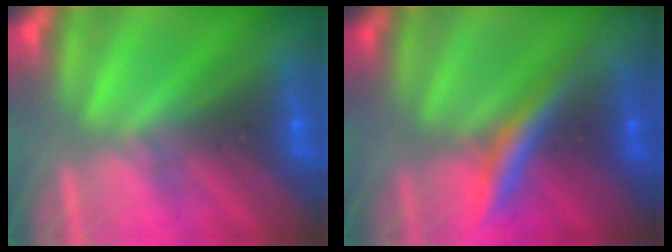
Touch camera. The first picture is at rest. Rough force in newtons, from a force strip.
{"total": 2.4}